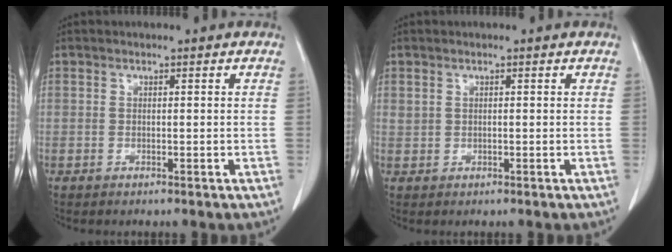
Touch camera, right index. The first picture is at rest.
{"total": 0.6, "force": [0.3, 0.4, 0.4], "torque": [-0.012, 0.011, 0.012]}